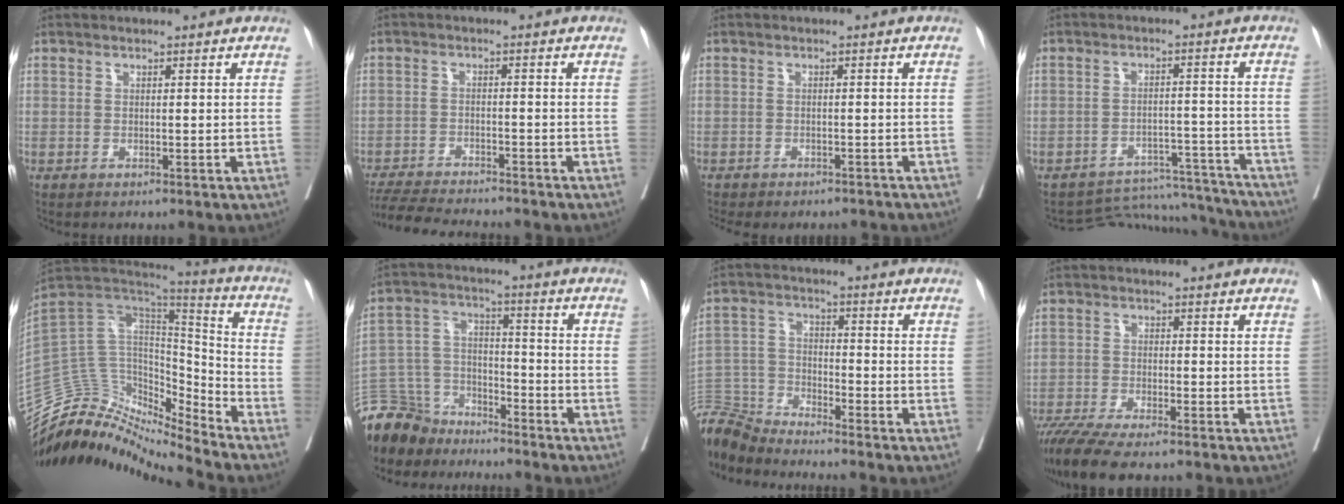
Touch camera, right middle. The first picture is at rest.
{"total": 11.7, "force": [-10.8, 1.1, 4.3], "torque": [-0.070, -0.012, -0.163]}
{"total": 8.2, "force": [-7.4, 2.6, 2.4], "torque": [-0.039, -0.003, -0.087]}
{"total": 12.2, "force": [-12.1, 1.9, -0.6], "torque": [0.018, 0.034, -0.156]}
{"total": 17.8, "force": [-17.1, 3.6, 3.5], "torque": [-0.053, 0.092, -0.290]}
{"total": 10.3, "force": [-9.2, 4.5, 0.2], "torque": [-0.014, 0.027, -0.177]}
{"total": 10.0, "force": [-10.0, 0.0, 0.9], "torque": [-0.023, 0.012, -0.201]}
{"total": 9.6, "force": [-8.1, 1.1, 5.0], "torque": [-0.079, -0.019, -0.133]}